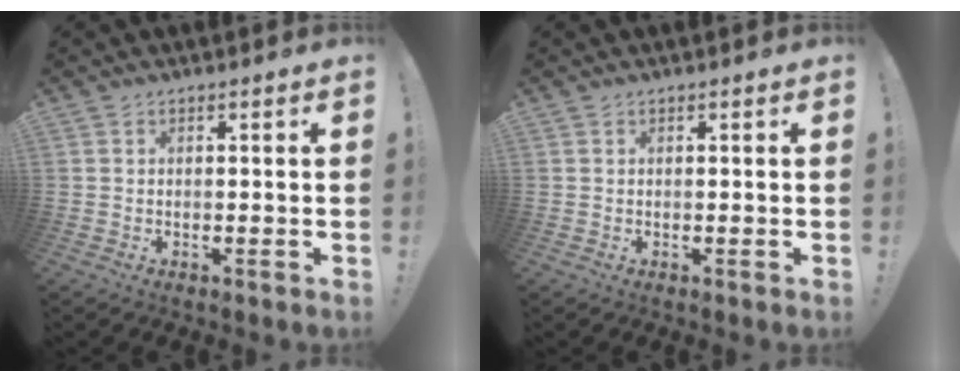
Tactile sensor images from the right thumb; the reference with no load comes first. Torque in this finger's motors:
{"motor_torque": [-0.08, -0.08, 0.01, 0.01, 0.00]}